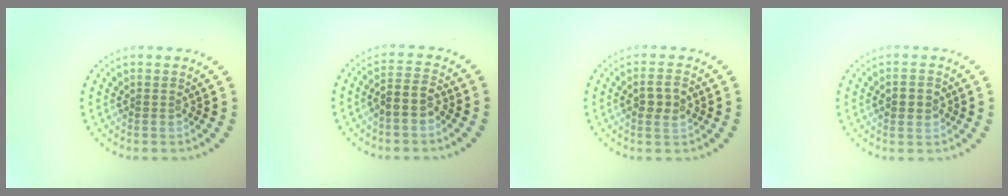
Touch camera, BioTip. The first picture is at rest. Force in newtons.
{"total": 2.5, "press": 2.2, "slide": 1.1}
{"total": 2.6, "press": 2.5, "slide": 0.5}
{"total": 2.4, "press": 2.4, "slide": 0.2}